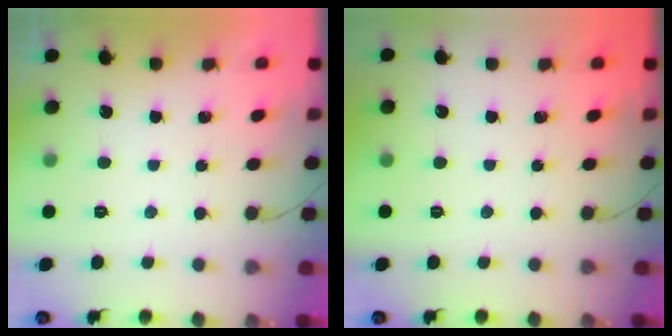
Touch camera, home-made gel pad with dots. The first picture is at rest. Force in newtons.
{"total": 0.0}